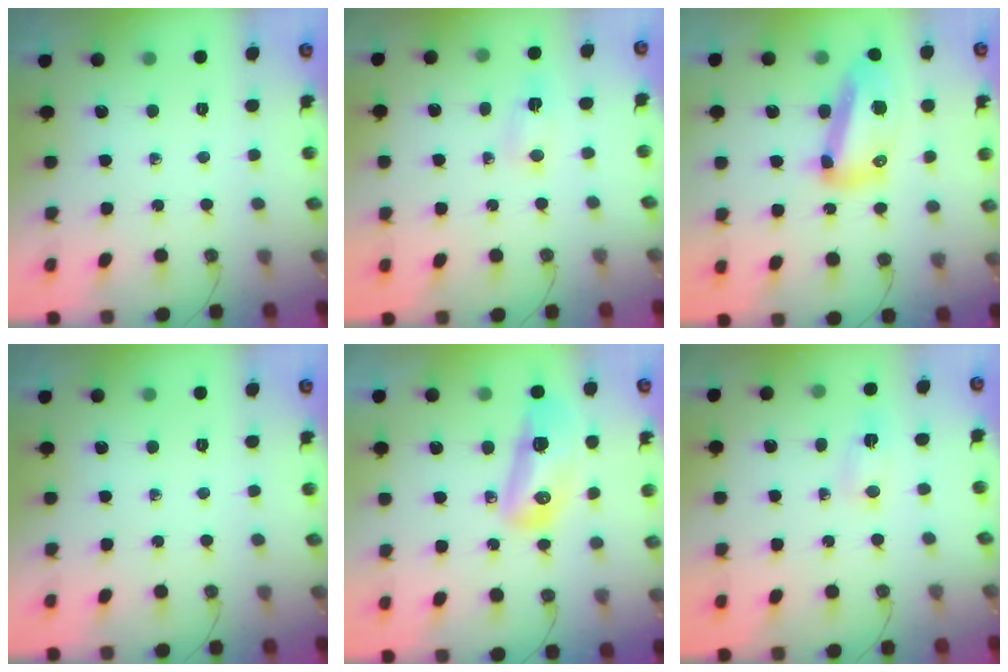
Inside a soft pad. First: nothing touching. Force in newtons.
{"total": 2.6, "press": 1.3, "slide": 2.2}
{"total": 14.7, "press": 14.6, "slide": 1.5}
{"total": 0.0}
{"total": 13.4, "press": 12.9, "slide": 3.9}
{"total": 2.6, "press": 1.3, "slide": 2.2}